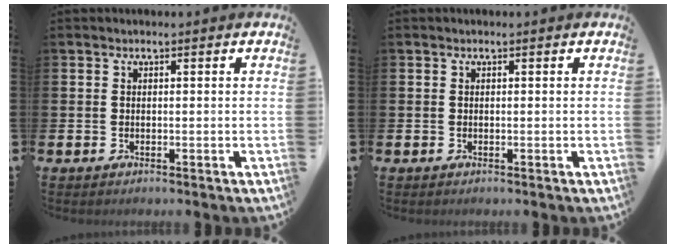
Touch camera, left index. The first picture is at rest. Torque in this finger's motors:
{"motor_torque": [-0.24, 0.20, -0.09, -0.01]}